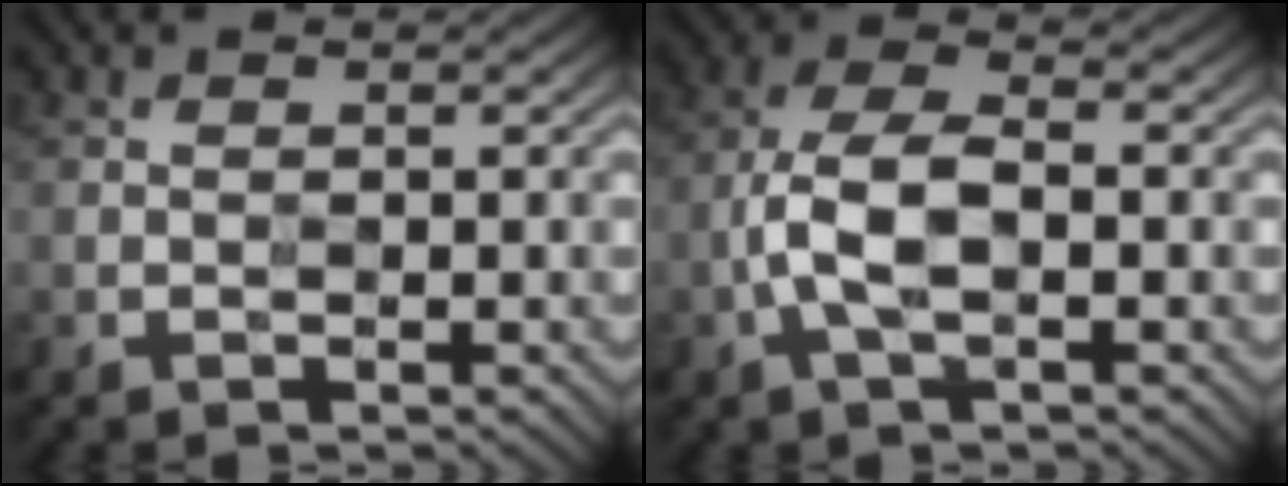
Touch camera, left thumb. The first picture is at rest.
{"total": 6.5, "force": [-2.0, 2.9, 5.5], "torque": [-0.113, 0.008, -0.039]}